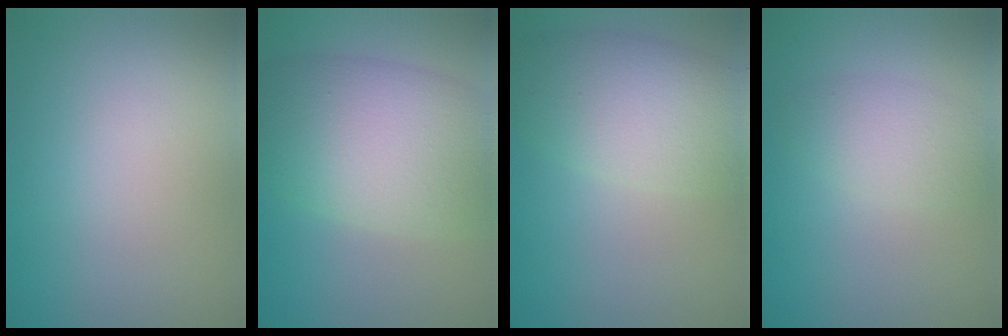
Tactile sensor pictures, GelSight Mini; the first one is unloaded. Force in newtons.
{"total": 10.1, "press": 10.1, "slide": 0.1}
{"total": 6.6, "press": 6.5, "slide": 0.4}
{"total": 2.7, "press": 2.7, "slide": 0.1}